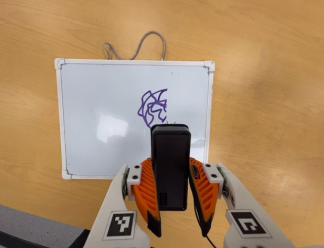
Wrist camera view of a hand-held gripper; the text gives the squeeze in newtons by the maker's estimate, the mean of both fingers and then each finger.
{"total": 8.9, "left": 6.5, "right": 11.3}